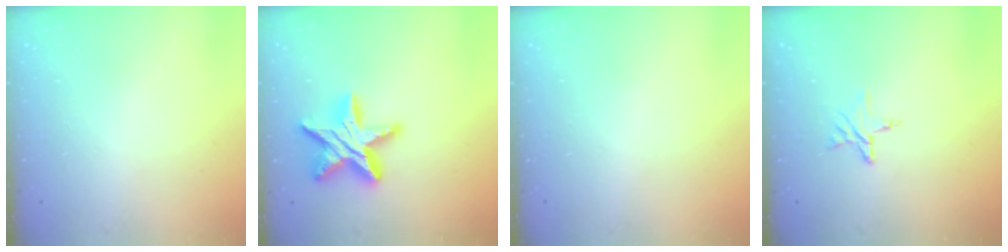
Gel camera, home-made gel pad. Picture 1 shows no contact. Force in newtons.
{"total": 16.6, "press": 16.6, "slide": 1.1}
{"total": 0.0}
{"total": 5.2, "press": 5.2, "slide": 0.5}